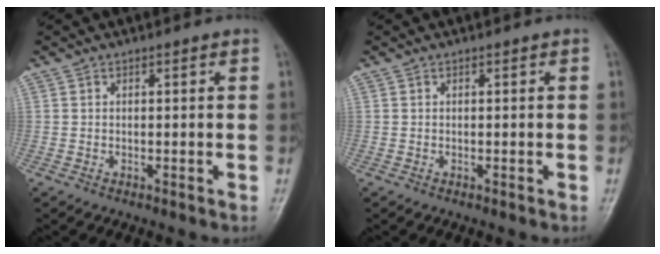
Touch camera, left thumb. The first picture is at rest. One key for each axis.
{"total": 0.0}